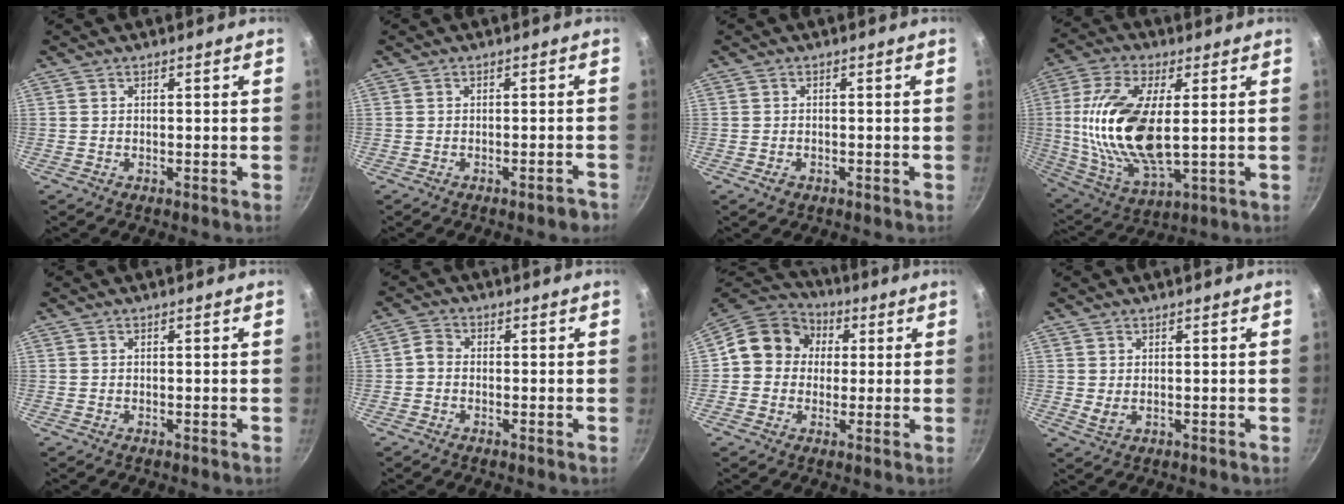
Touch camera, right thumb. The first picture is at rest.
{"total": 2.3, "force": [-1.8, 0.5, 1.4], "torque": [-0.015, 0.024, -0.011]}
{"total": 1.7, "force": [-0.9, 1.2, 0.9], "torque": [-0.015, 0.005, -0.012]}
{"total": 19.8, "force": [1.7, 8.9, 17.6], "torque": [-0.351, -0.007, 0.034]}
{"total": 0.0}
{"total": 2.1, "force": [-0.8, 1.6, 1.1], "torque": [-0.026, 0.010, -0.023]}
{"total": 11.6, "force": [1.6, 10.4, 4.8], "torque": [-0.048, 0.025, 0.005]}
{"total": 1.7, "force": [0.5, 0.9, 1.4], "torque": [-0.025, -0.005, 0.013]}